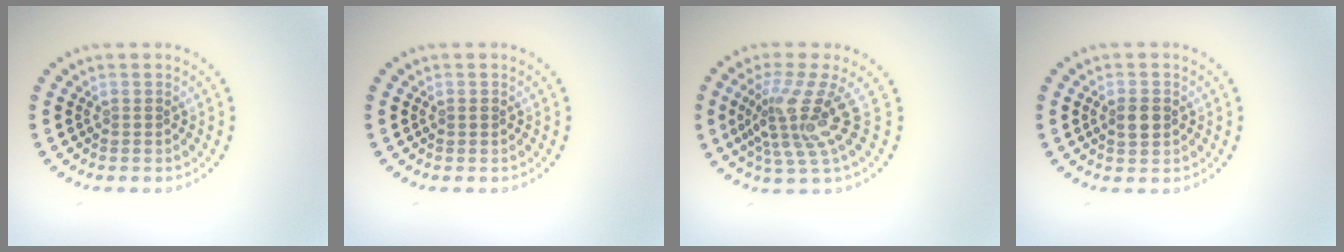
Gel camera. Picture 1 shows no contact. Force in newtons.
{"total": 0.7, "press": 0.7, "slide": 0.0}
{"total": 4.6, "press": 3.1, "slide": 3.5}
{"total": 2.0, "press": 2.0, "slide": 0.1}